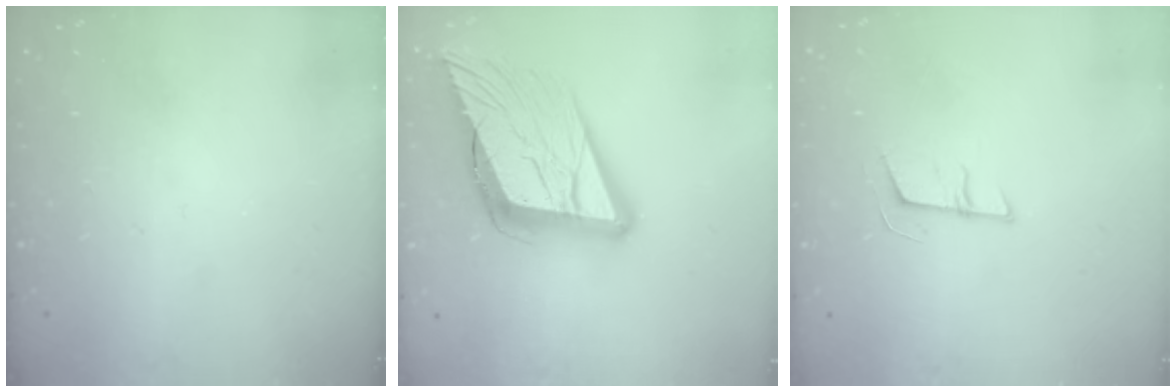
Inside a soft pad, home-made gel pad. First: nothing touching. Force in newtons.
{"total": 23.3, "press": 22.8, "slide": 5.1}
{"total": 5.7, "press": 5.6, "slide": 1.0}